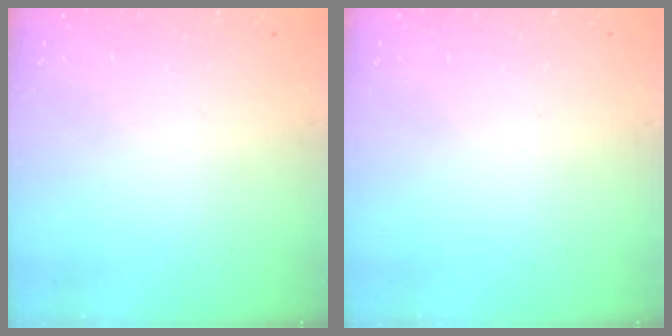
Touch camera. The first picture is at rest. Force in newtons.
{"total": 0.0}